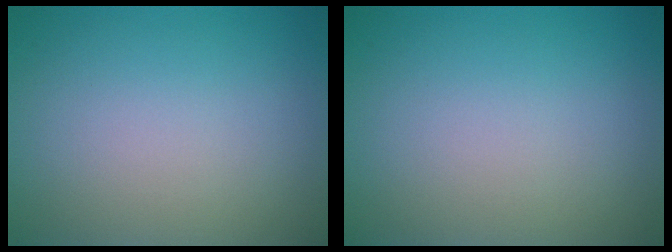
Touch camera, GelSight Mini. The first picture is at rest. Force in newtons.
{"total": 0.0}